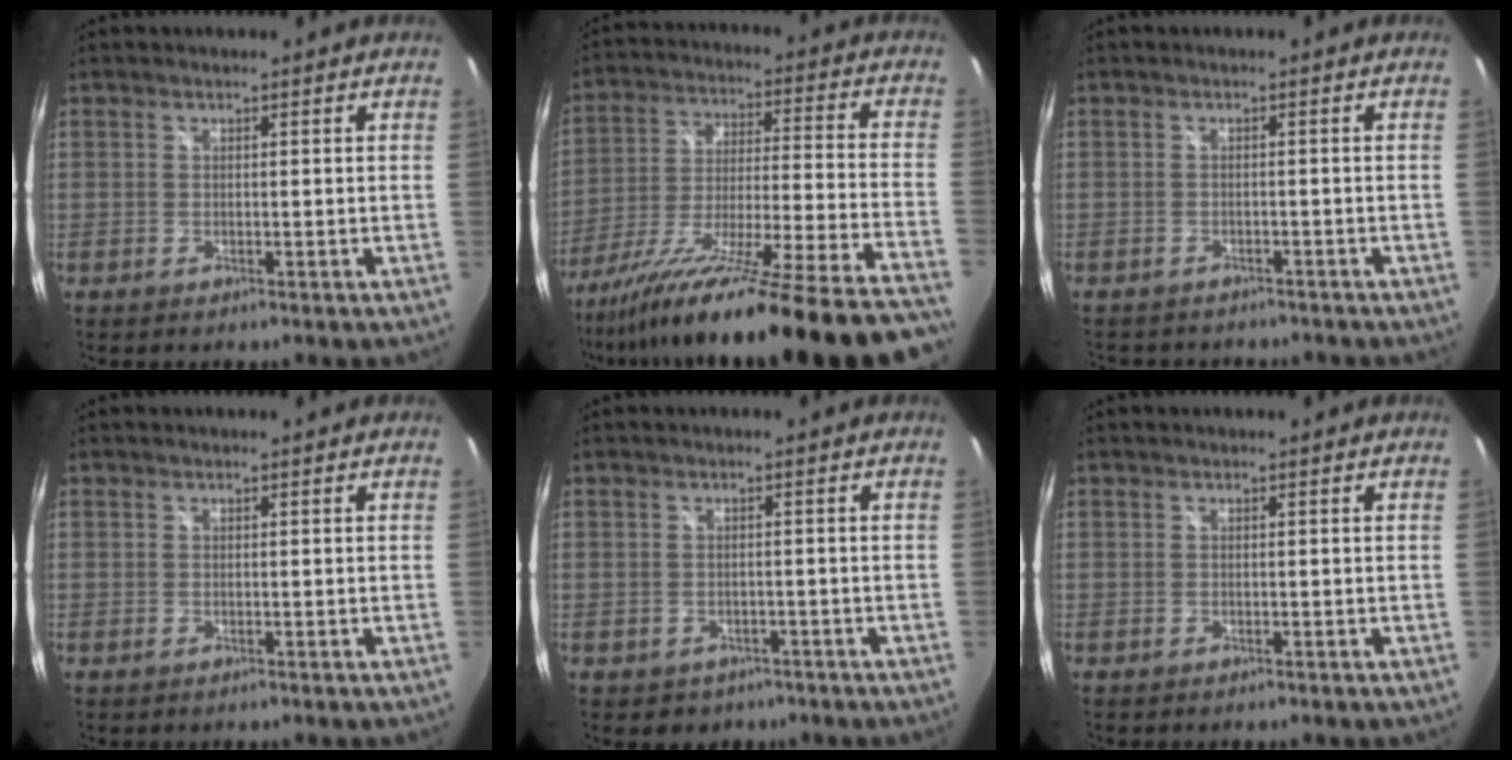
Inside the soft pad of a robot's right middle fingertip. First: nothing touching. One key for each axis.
{"total": 33.1, "fx": -28.3, "fy": -2.7, "fz": 16.9, "tx": -0.244, "ty": -0.112, "tz": -0.441}
{"total": 5.6, "fx": -5.0, "fy": 2.2, "fz": 1.5, "tx": -0.036, "ty": -0.013, "tz": -0.070}
{"total": 0.0}
{"total": 3.6, "fx": -2.0, "fy": 2.9, "fz": 0.9, "tx": -0.028, "ty": -0.005, "tz": -0.021}
{"total": 0.0}